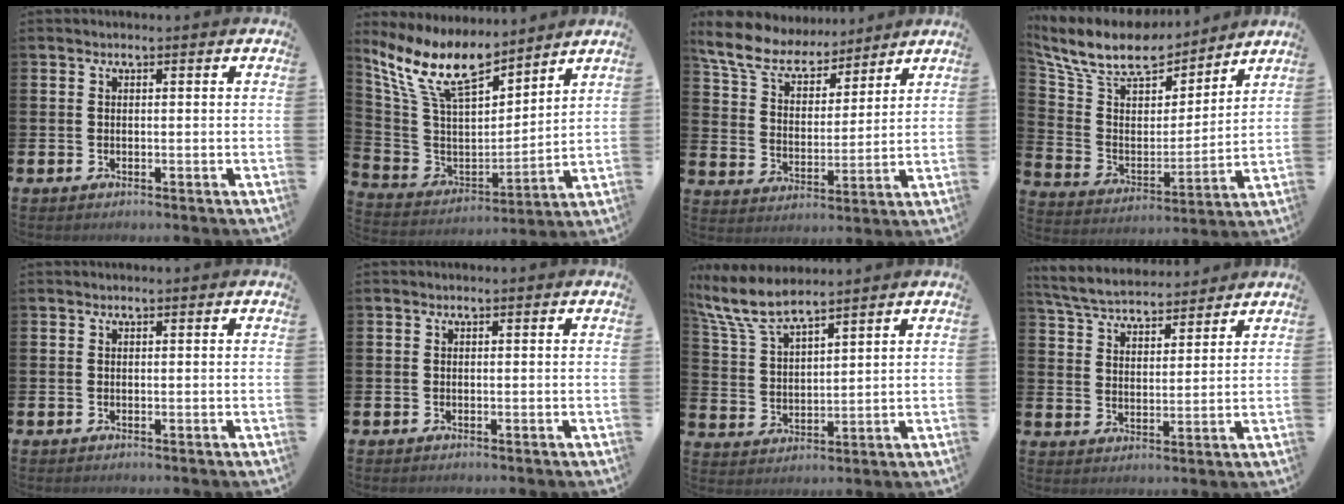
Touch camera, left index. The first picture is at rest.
{"total": 11.4, "force": [9.3, 3.7, 5.4], "torque": [-0.154, -0.053, 0.167]}
{"total": 8.4, "force": [7.6, 2.7, 2.2], "torque": [-0.088, -0.047, 0.140]}
{"total": 11.7, "force": [10.3, 4.0, 3.9], "torque": [-0.119, -0.066, 0.178]}
{"total": 0.0}
{"total": 0.0}
{"total": 7.5, "force": [6.9, 1.2, 2.8], "torque": [-0.082, -0.025, 0.125]}
{"total": 5.9, "force": [5.8, 1.1, 0.8], "torque": [-0.041, -0.032, 0.103]}